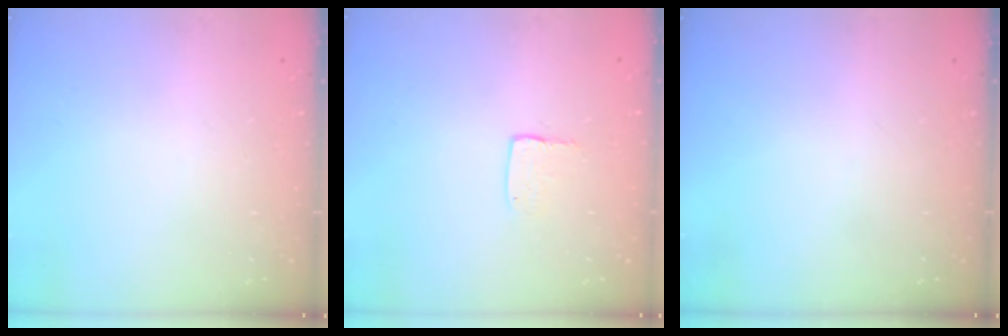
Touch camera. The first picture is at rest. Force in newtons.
{"total": 3.4, "press": 3.4, "slide": 0.2}
{"total": 0.0}